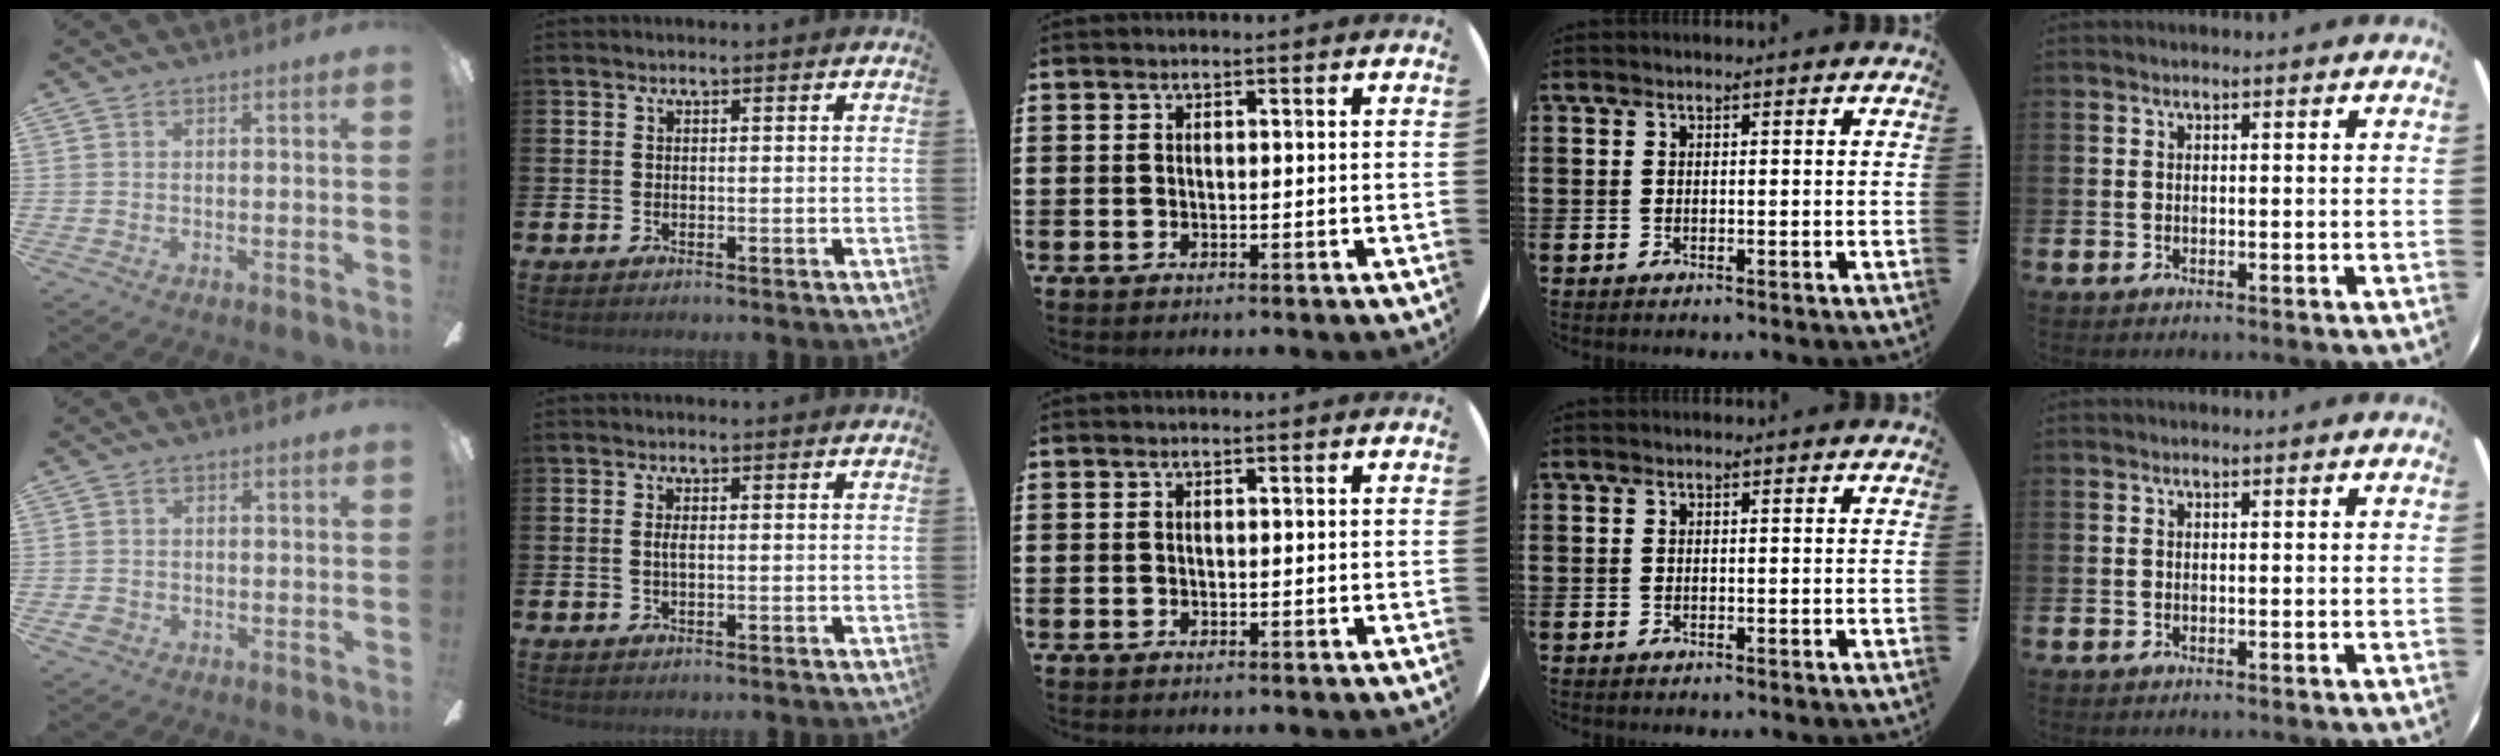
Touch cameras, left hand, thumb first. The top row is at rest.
{"thumb": {"total": 2.2, "force": [-1.0, 1.7, 0.8], "torque": [-0.020, 0.004, -0.023]}, "index": {"total": 1.2, "force": [0.1, 0.4, 1.1], "torque": [-0.017, 0.001, -0.001]}}